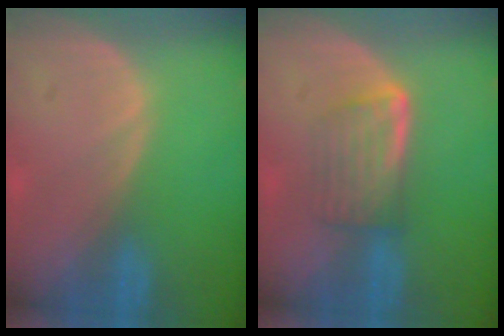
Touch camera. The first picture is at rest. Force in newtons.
{"total": 5.7, "press": 5.1, "slide": 2.5}